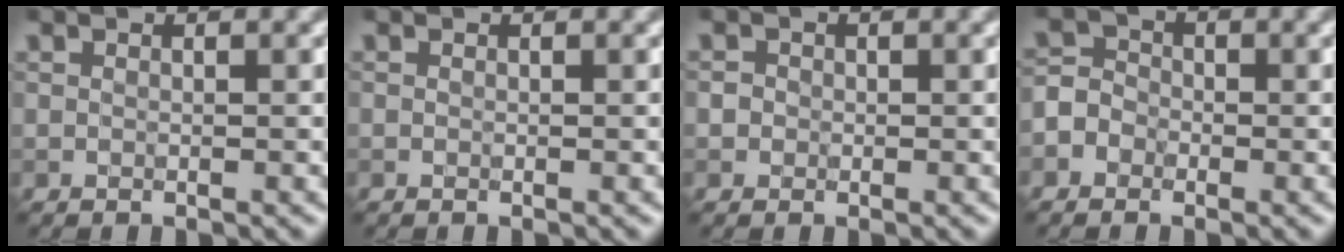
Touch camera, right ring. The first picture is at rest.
{"total": 0.0}
{"total": 1.4, "force": [0.2, 1.3, 0.5], "torque": [0.002, 0.002, -0.004]}
{"total": 2.9, "force": [-1.5, 2.4, 0.9], "torque": [-0.004, 0.010, -0.037]}